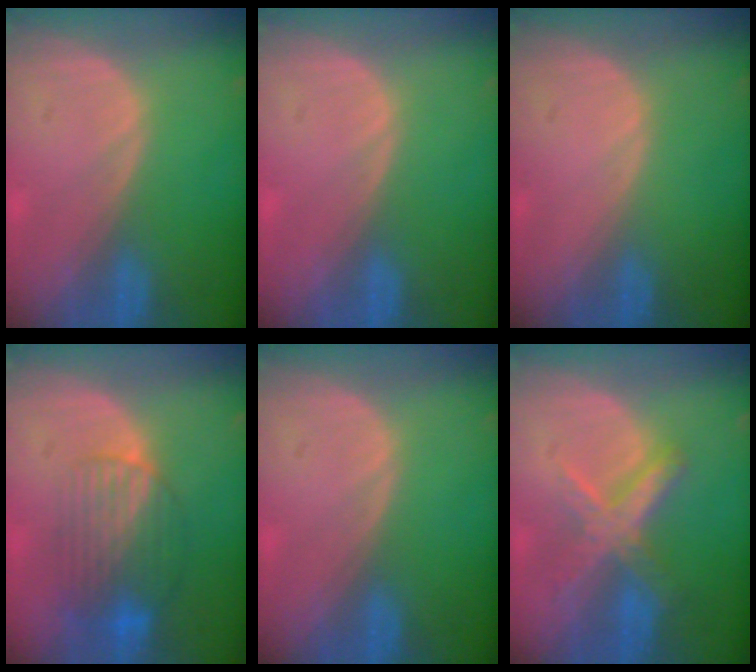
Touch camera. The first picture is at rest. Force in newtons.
{"total": 0.0}
{"total": 0.0}
{"total": 8.5, "press": 7.3, "slide": 4.3}
{"total": 0.0}
{"total": 7.2, "press": 6.1, "slide": 3.7}